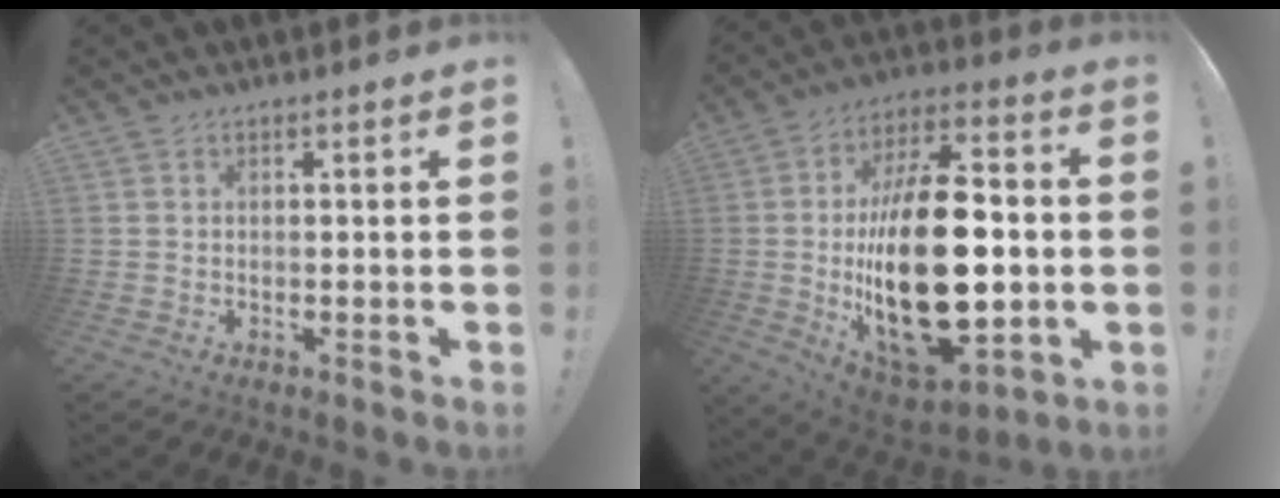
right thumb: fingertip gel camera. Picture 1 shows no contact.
{"total": 31.9, "force": [-2.1, 16.6, 27.2], "torque": [-0.499, 0.003, -0.023]}